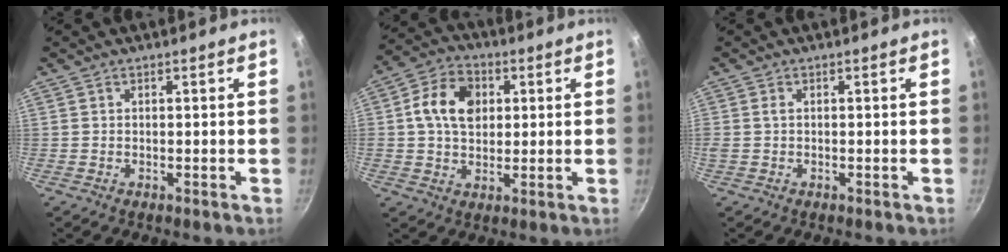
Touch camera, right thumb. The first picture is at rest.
{"total": 10.4, "force": [2.0, 7.7, 6.6], "torque": [-0.097, 0.007, 0.022]}
{"total": 0.8, "force": [0.0, 0.6, 0.6], "torque": [-0.012, 0.000, -0.001]}